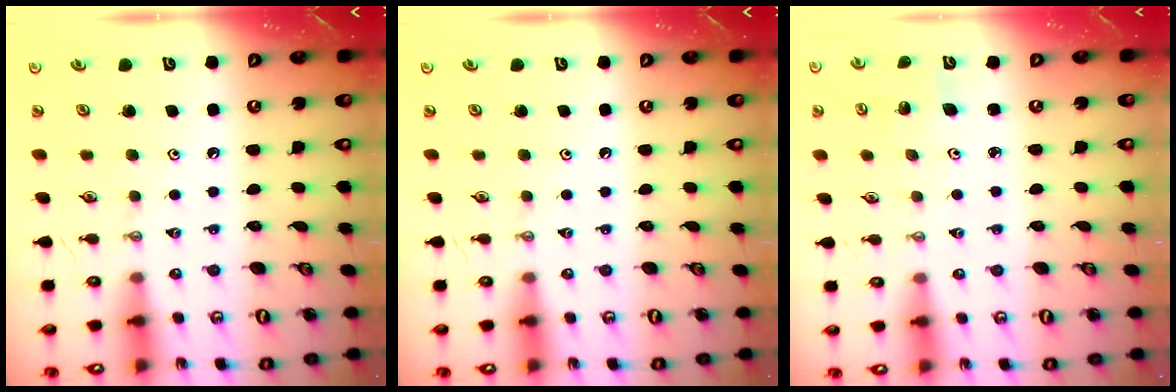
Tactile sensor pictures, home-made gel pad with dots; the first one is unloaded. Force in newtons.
{"total": 0.0}
{"total": 1.9, "press": 1.9, "slide": 0.0}